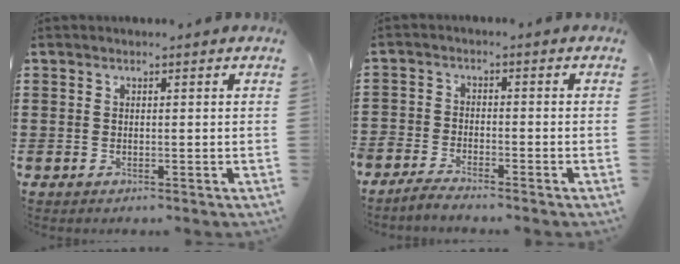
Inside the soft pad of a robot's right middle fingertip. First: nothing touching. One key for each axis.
{"total": 2.6, "fx": -2.6, "fy": 0.3, "fz": 0.1, "tx": -0.014, "ty": 0.003, "tz": -0.058}